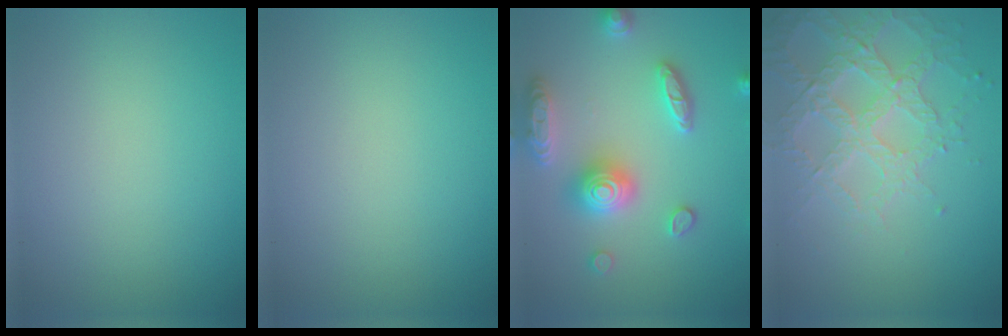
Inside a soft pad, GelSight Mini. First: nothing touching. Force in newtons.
{"total": 0.0}
{"total": 5.4, "press": 5.3, "slide": 0.9}
{"total": 4.4, "press": 4.1, "slide": 1.6}